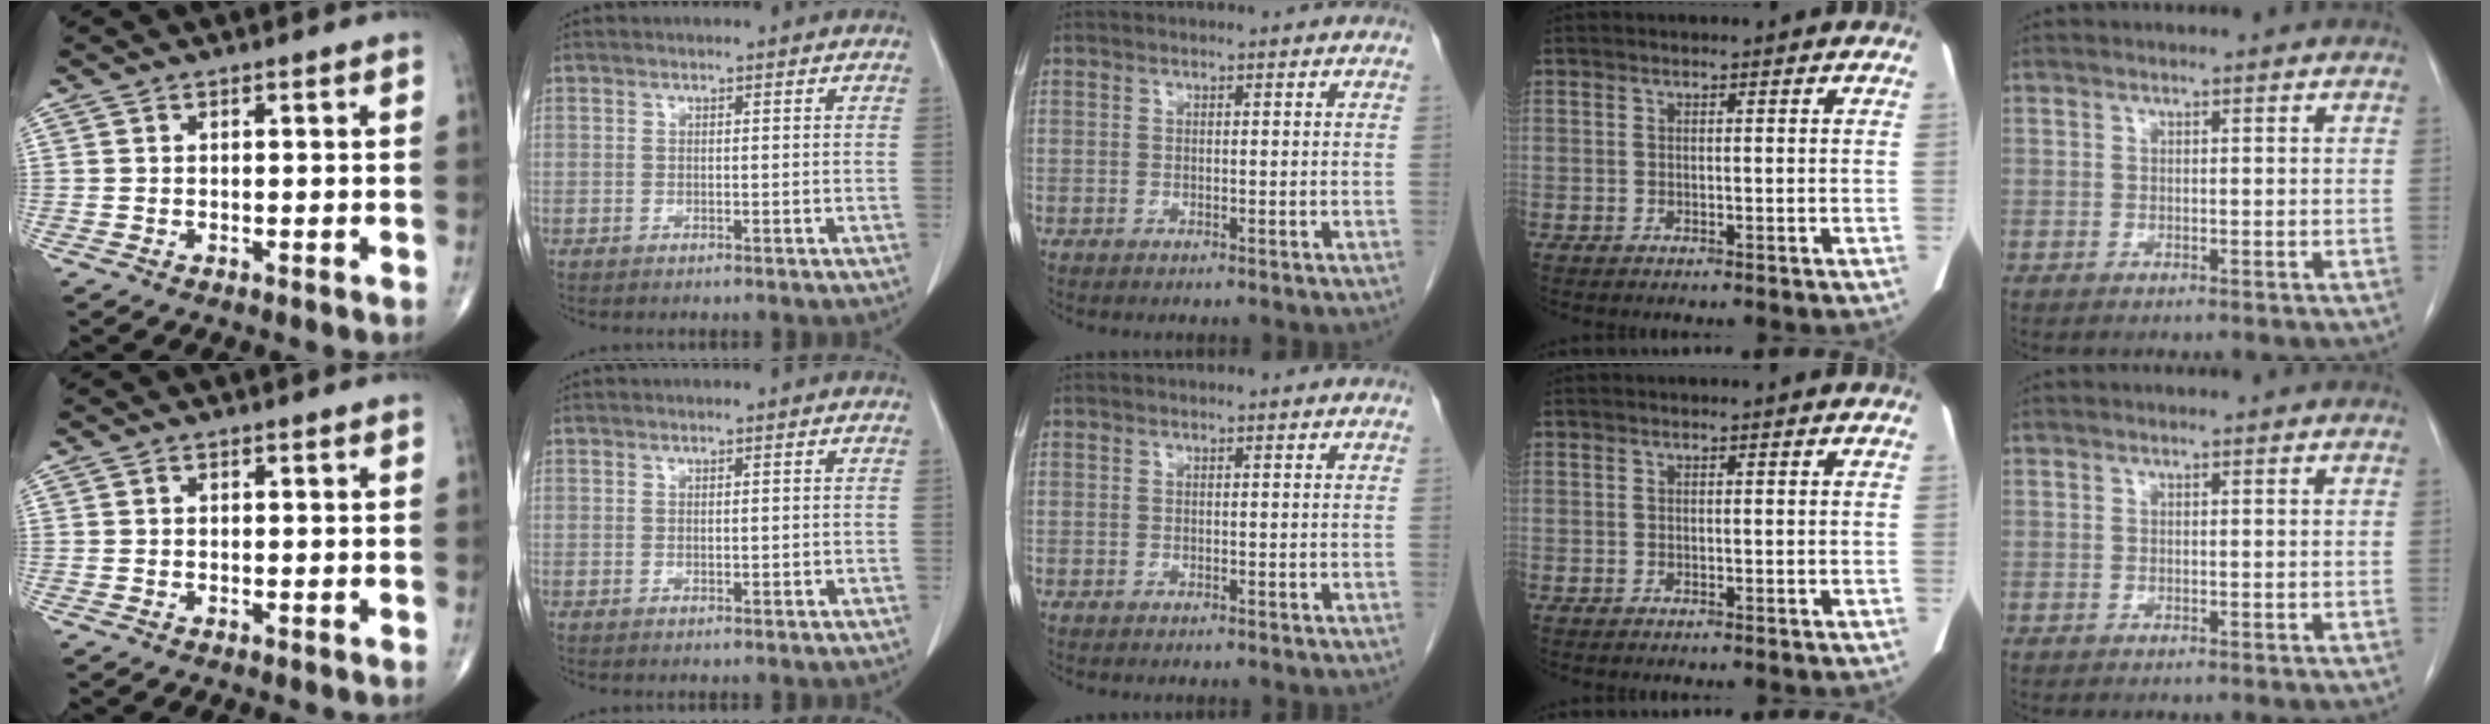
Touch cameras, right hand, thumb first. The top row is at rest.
{"thumb": {"total": 0.5, "force": [0.1, 0.4, 0.3], "torque": [-0.002, 0.001, 0.002]}, "index": {"total": 1.1, "force": [-0.1, 0.7, 0.9], "torque": [-0.021, -0.001, 0.002]}}